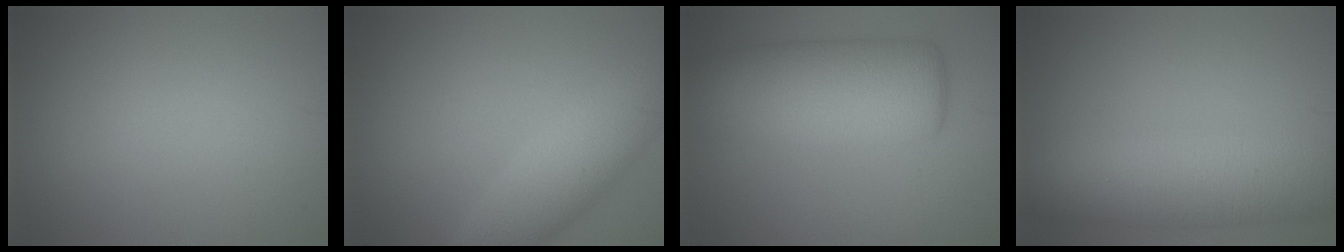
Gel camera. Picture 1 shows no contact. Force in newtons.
{"total": 5.1, "press": 5.1, "slide": 0.2}
{"total": 9.9, "press": 9.9, "slide": 0.5}
{"total": 8.8, "press": 8.8, "slide": 0.2}